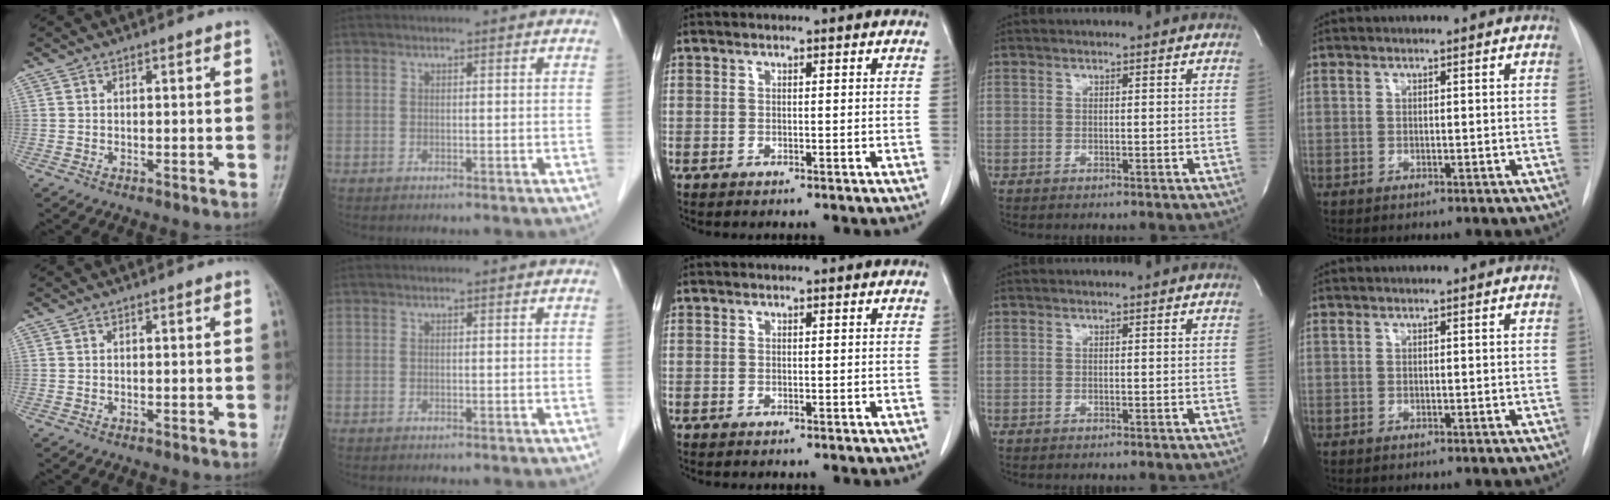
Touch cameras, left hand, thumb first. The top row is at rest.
{}